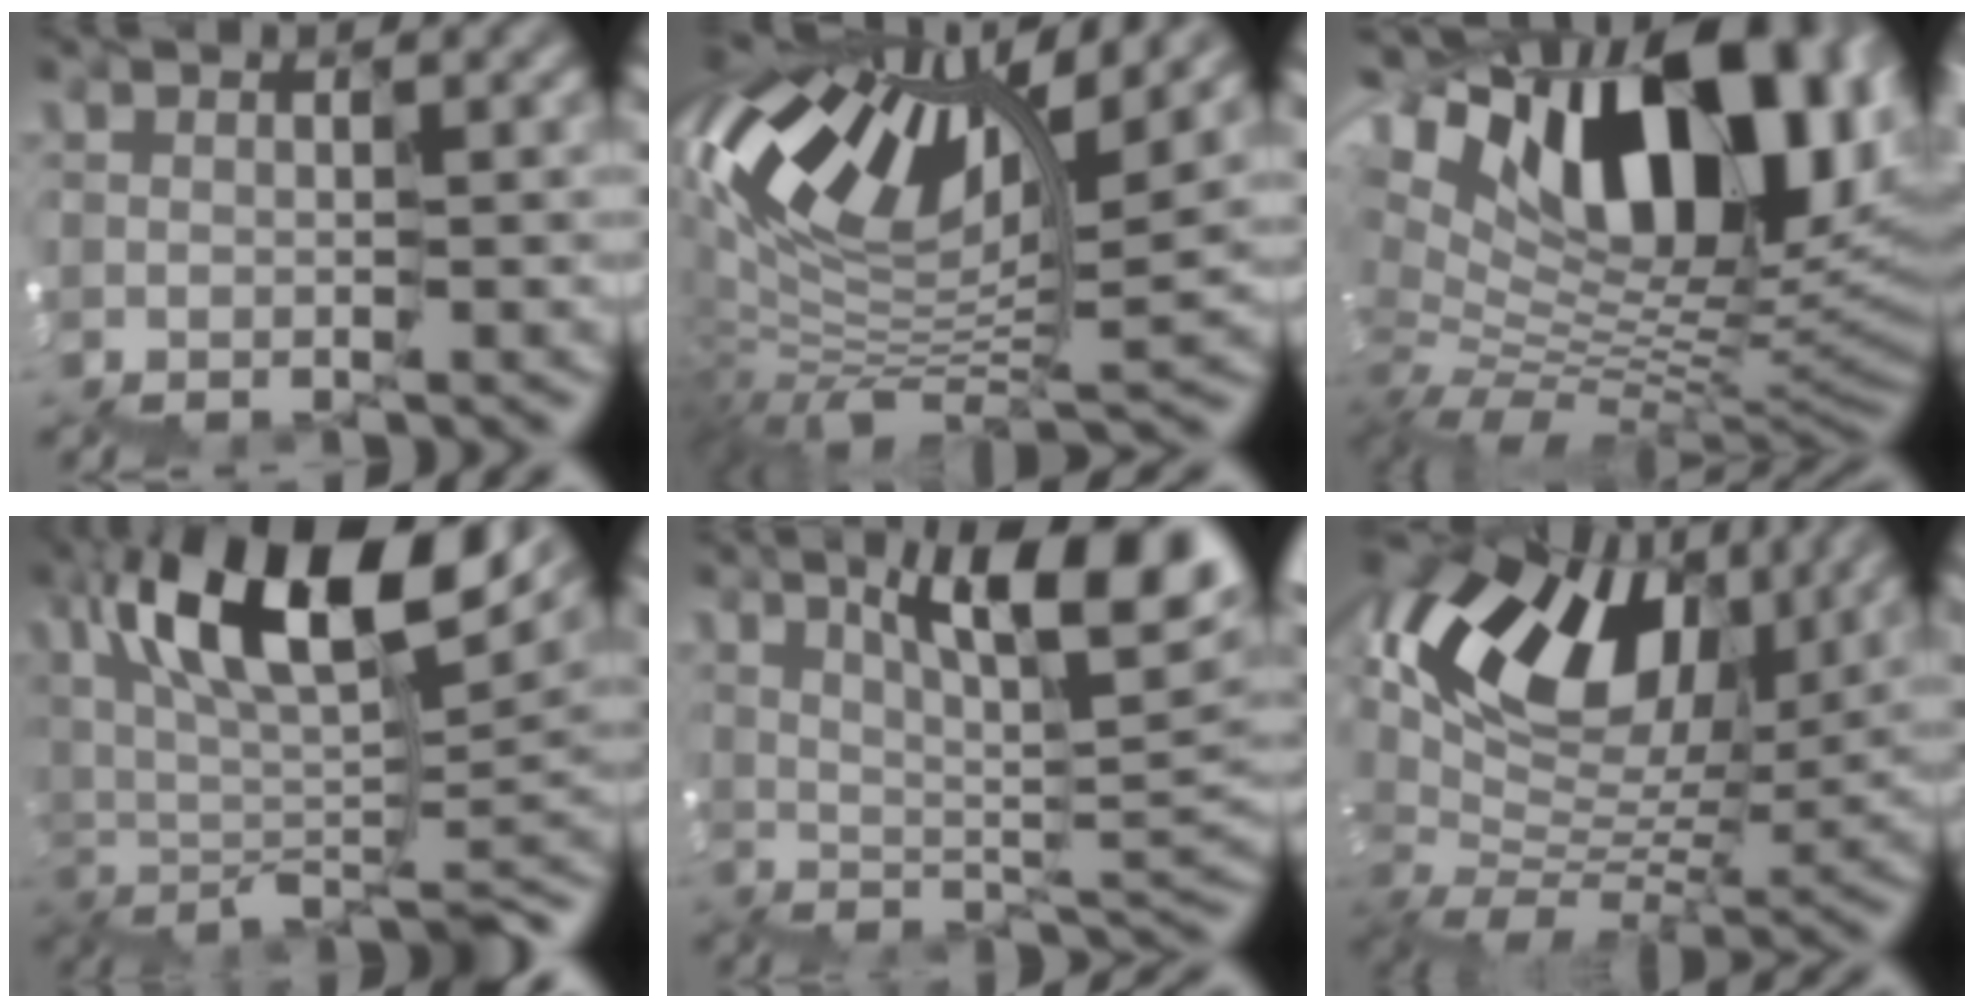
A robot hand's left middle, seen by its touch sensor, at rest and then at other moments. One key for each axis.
{"total": 10.3, "fx": 5.4, "fy": 2.8, "fz": 8.2, "tx": -0.176, "ty": 0.023, "tz": 0.097}
{"total": 15.0, "fx": 6.2, "fy": 7.9, "fz": 11.1, "tx": -0.195, "ty": 0.013, "tz": 0.122}
{"total": 11.8, "fx": 7.0, "fy": 2.7, "fz": 9.0, "tx": -0.145, "ty": 0.022, "tz": 0.122}
{"total": 9.1, "fx": 4.8, "fy": 1.1, "fz": 7.7, "tx": -0.102, "ty": 0.015, "tz": 0.085}
{"total": 11.2, "fx": 5.5, "fy": 6.3, "fz": 7.4, "tx": -0.139, "ty": 0.019, "tz": 0.101}